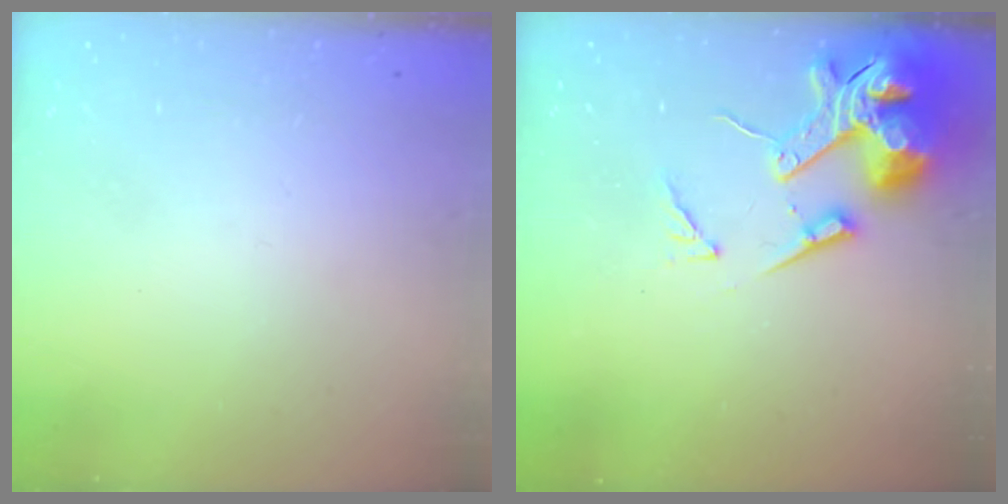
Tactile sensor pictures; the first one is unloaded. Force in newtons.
{"total": 15.5, "press": 15.3, "slide": 2.1}